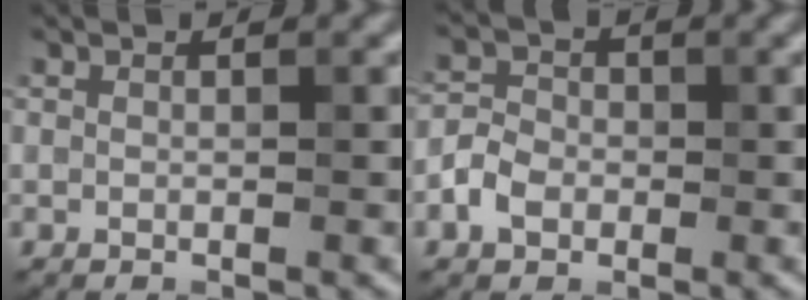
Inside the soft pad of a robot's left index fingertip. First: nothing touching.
{"total": 2.9, "force": [-1.1, 2.3, 1.4], "torque": [-0.024, 0.004, -0.027]}